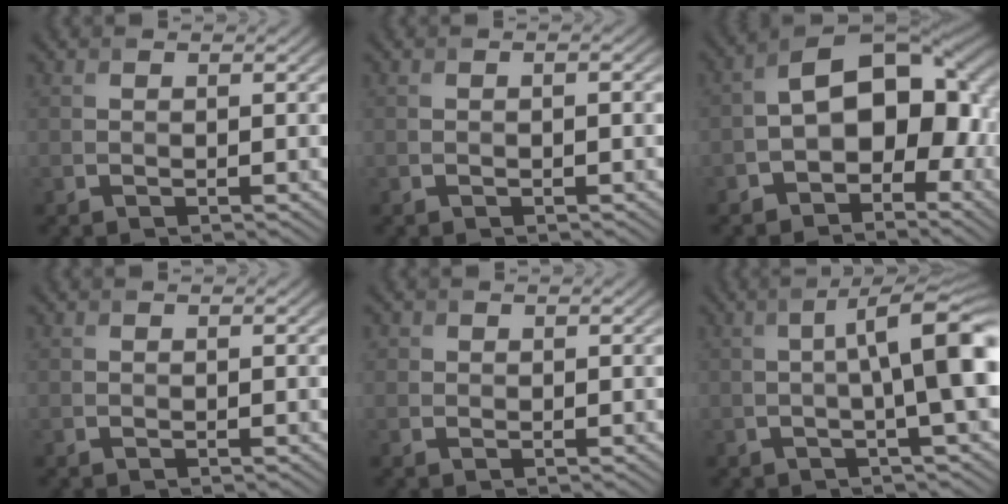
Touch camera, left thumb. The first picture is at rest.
{"total": 0.9, "force": [-0.4, 0.3, 0.8], "torque": [-0.011, 0.002, -0.006]}
{"total": 12.6, "force": [-2.3, 8.0, 9.4], "torque": [-0.127, 0.003, -0.047]}
{"total": 0.0}
{"total": 1.1, "force": [0.4, 1.0, 0.2], "torque": [-0.005, -0.002, 0.005]}
{"total": 8.8, "force": [0.1, 2.0, 8.6], "torque": [-0.123, 0.013, 0.000]}